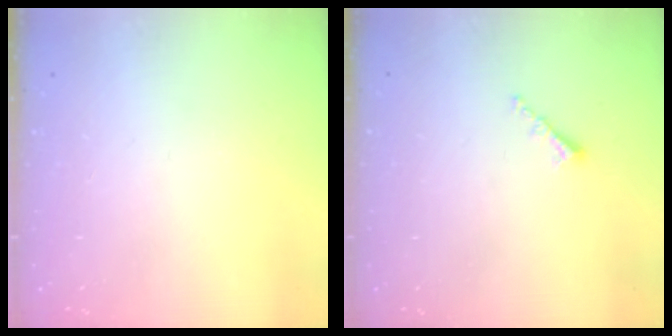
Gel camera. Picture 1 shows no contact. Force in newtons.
{"total": 1.0, "press": 0.9, "slide": 0.4}